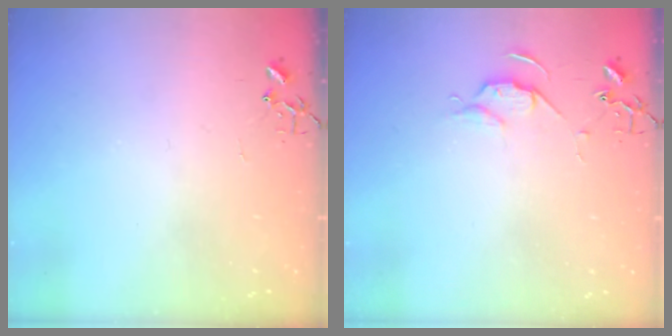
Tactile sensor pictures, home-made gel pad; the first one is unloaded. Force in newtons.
{"total": 6.1, "press": 6.0, "slide": 0.7}